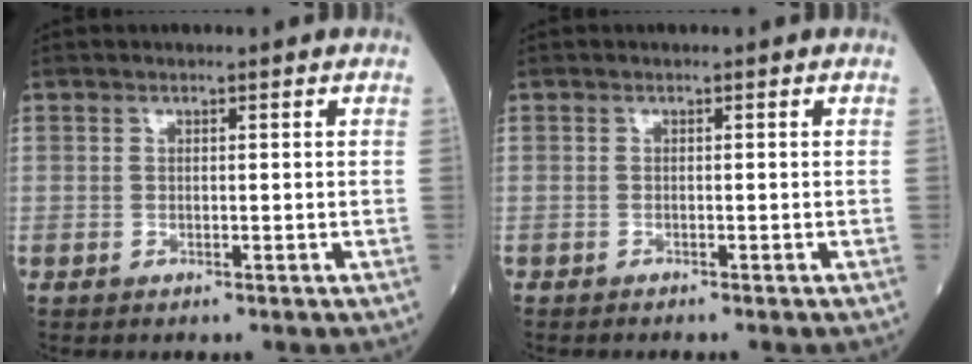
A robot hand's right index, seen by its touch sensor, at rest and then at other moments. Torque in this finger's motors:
{"motor_torque": [-0.02, -0.02, -0.01, -0.06]}